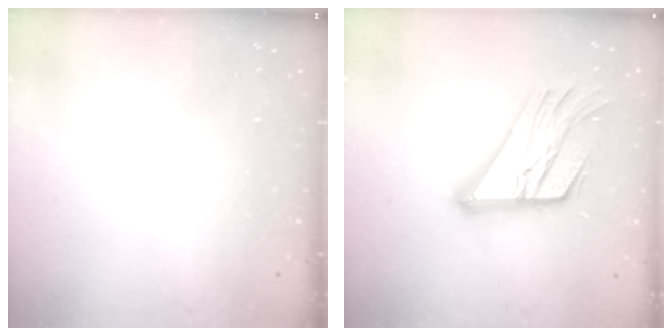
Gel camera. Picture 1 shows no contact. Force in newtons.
{"total": 20.1, "press": 20.0, "slide": 2.1}